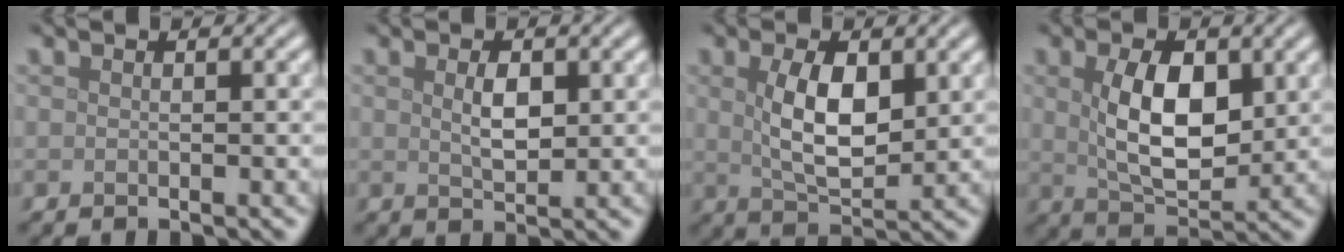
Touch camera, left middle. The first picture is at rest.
{"total": 2.3, "force": [0.6, 1.0, 2.0], "torque": [-0.041, -0.002, 0.015]}
{"total": 5.4, "force": [1.1, 2.6, 4.6], "torque": [-0.093, -0.002, 0.025]}
{"total": 6.6, "force": [1.1, 3.5, 5.5], "torque": [-0.104, -0.003, 0.027]}